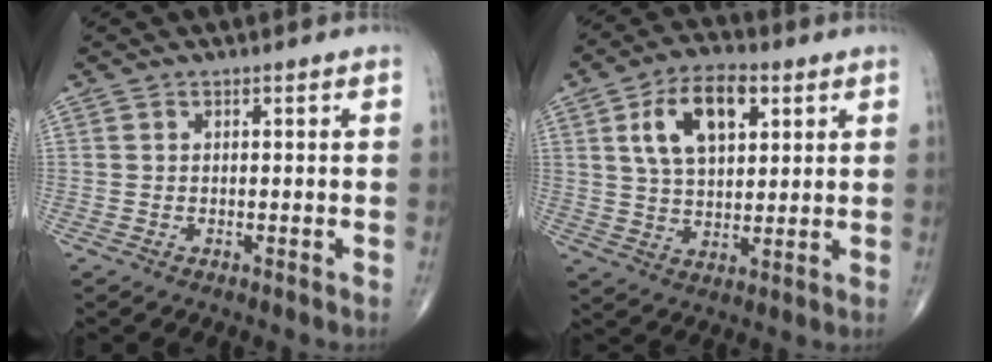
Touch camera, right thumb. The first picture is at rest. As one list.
[{"total": 12.6, "force": [4.6, 6.9, 9.4], "torque": [-0.147, -0.003, 0.079]}]